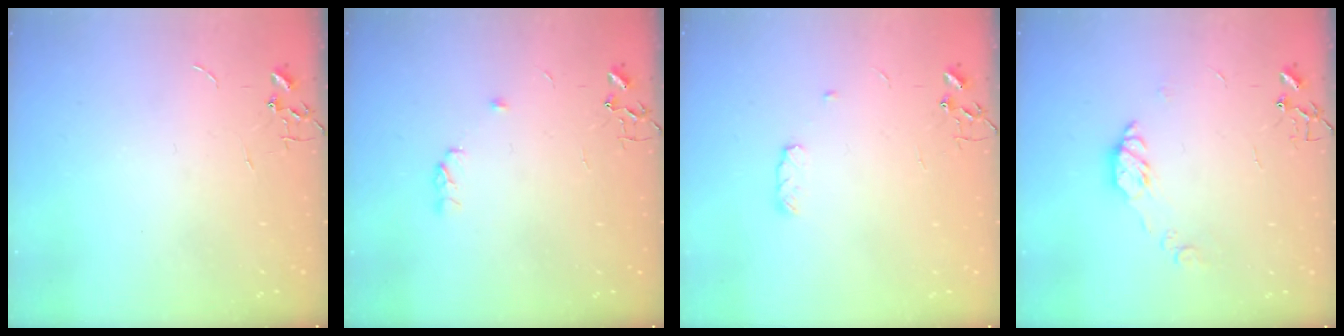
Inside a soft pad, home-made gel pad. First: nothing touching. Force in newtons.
{"total": 4.2, "press": 4.1, "slide": 0.6}
{"total": 5.0, "press": 4.9, "slide": 0.8}
{"total": 7.6, "press": 7.6, "slide": 0.4}